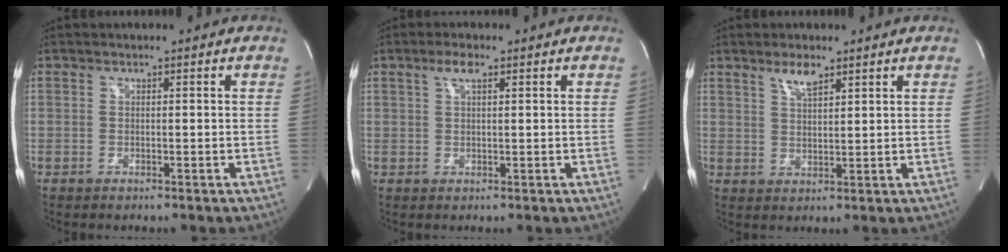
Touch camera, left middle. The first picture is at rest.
{"total": 2.5, "force": [1.4, 0.6, 2.0], "torque": [-0.042, 0.008, 0.027]}
{"total": 3.4, "force": [2.5, 0.8, 2.2], "torque": [-0.044, 0.000, 0.049]}